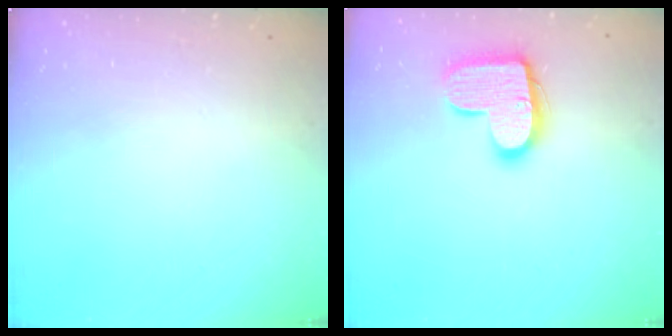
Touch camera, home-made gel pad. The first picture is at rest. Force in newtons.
{"total": 14.4, "press": 14.4, "slide": 0.7}